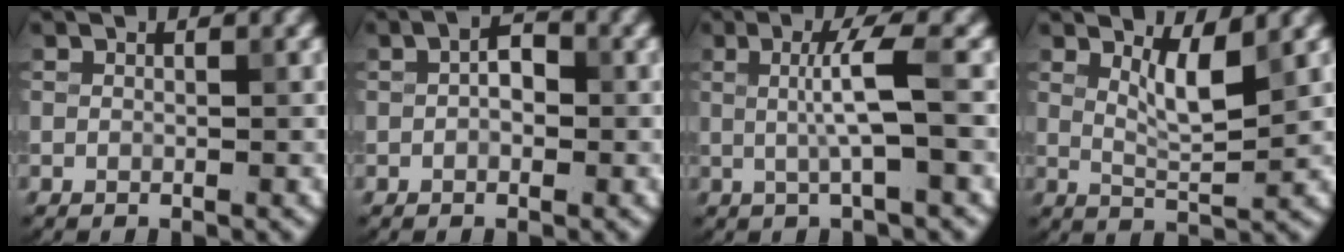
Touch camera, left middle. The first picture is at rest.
{"total": 2.4, "force": [0.3, 1.3, 1.9], "torque": [-0.031, 0.011, 0.001]}
{"total": 3.2, "force": [0.1, 0.0, 3.2], "torque": [-0.064, 0.006, 0.001]}
{"total": 2.7, "force": [1.5, 0.5, 2.3], "torque": [-0.045, -0.005, 0.032]}